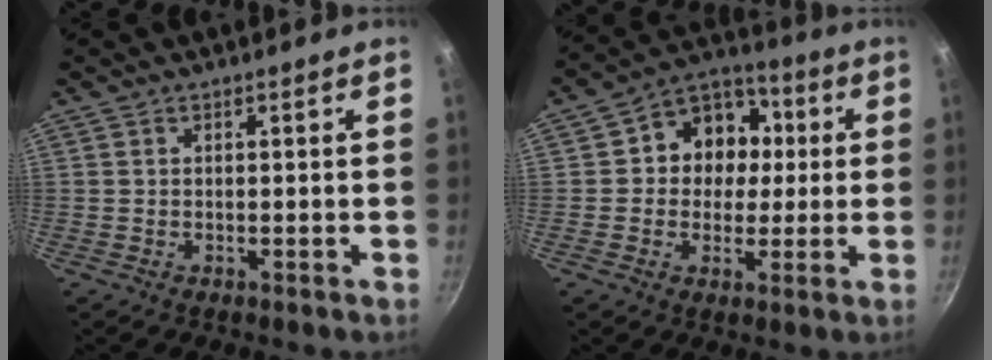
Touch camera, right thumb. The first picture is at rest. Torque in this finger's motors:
{"motor_torque": [-0.43, 0.83, -0.02, 0.09, 0.10]}